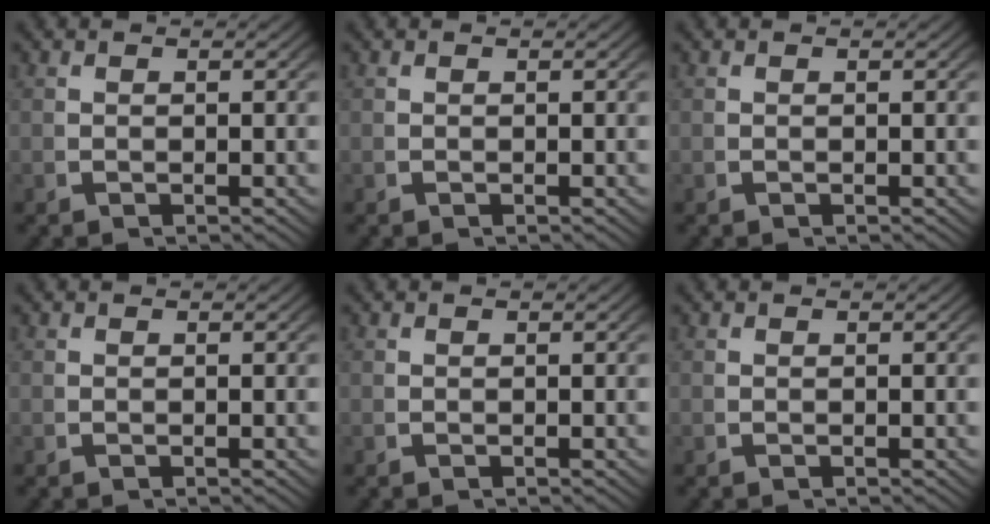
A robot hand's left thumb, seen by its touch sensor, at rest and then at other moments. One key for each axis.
{"total": 0.0}
{"total": 0.0}
{"total": 0.0}
{"total": 0.0}
{"total": 0.0}